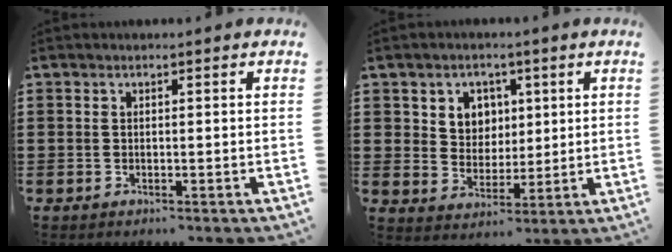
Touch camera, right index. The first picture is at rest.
{"total": 5.0, "force": [2.0, 4.5, 1.1], "torque": [-0.037, 0.010, 0.033]}